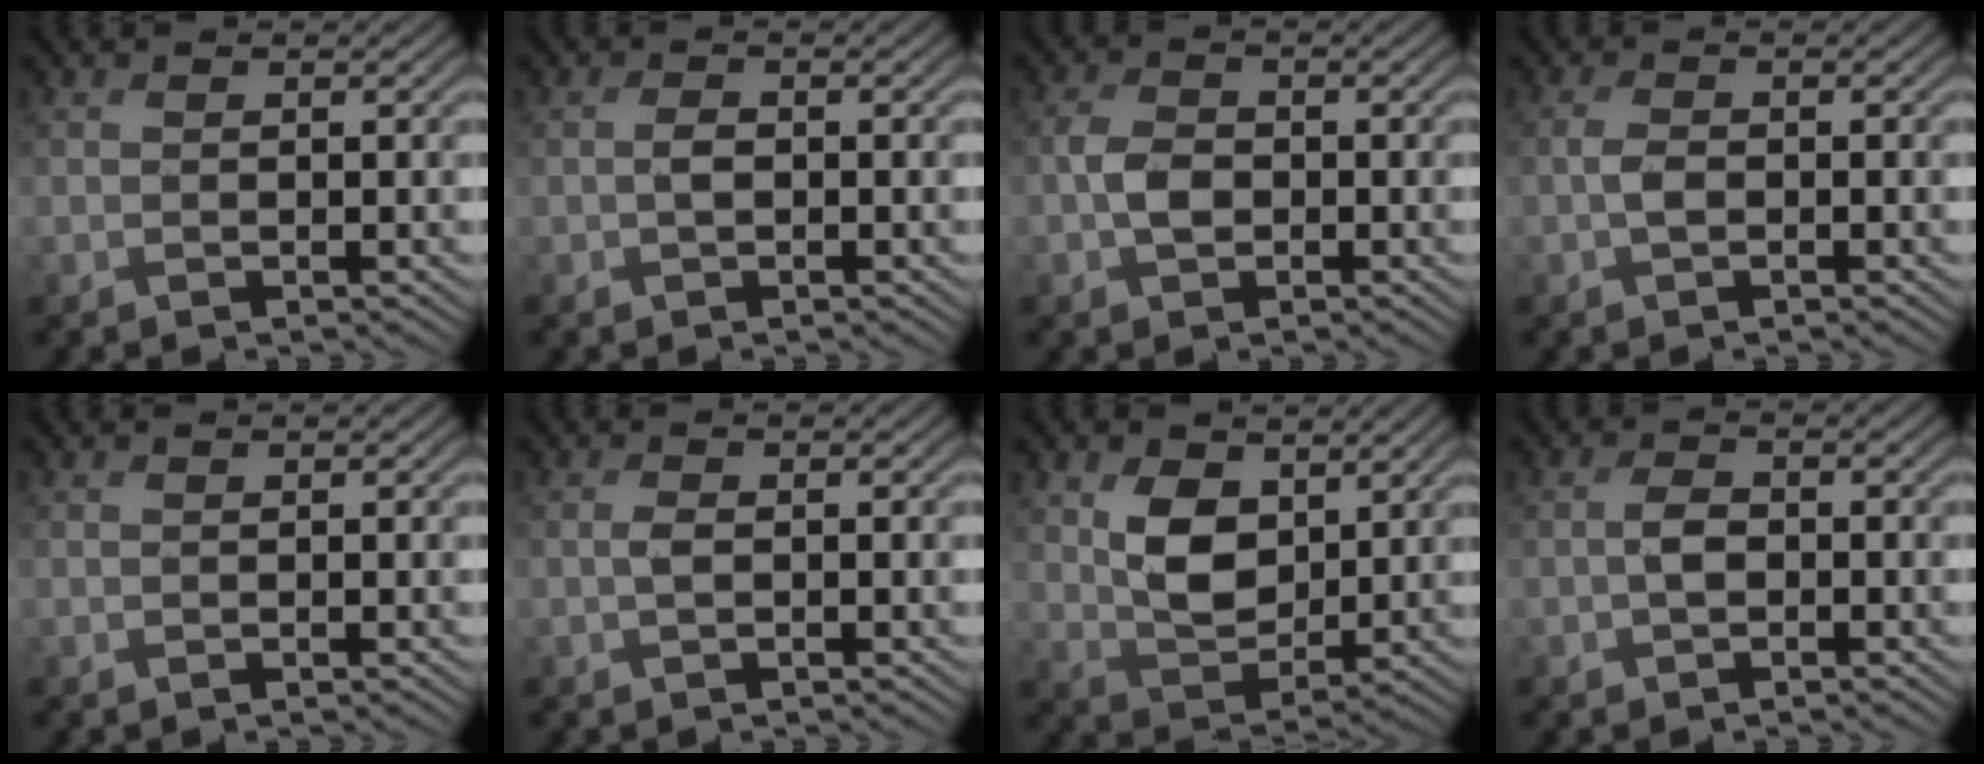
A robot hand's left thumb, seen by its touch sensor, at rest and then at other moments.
{"total": 1.3, "force": [-0.3, 0.7, 1.0], "torque": [-0.020, 0.004, -0.008]}
{"total": 2.9, "force": [-0.7, 2.1, 1.9], "torque": [-0.043, 0.000, -0.020]}
{"total": 1.6, "force": [-0.5, 0.7, 1.3], "torque": [-0.028, 0.003, -0.014]}
{"total": 0.0}
{"total": 1.1, "force": [-0.2, 0.4, 1.0], "torque": [-0.024, 0.002, -0.005]}
{"total": 6.6, "force": [2.6, 4.3, 4.3], "torque": [-0.095, -0.011, 0.050]}
{"total": 2.1, "force": [-0.7, 1.3, 1.5], "torque": [-0.030, 0.004, -0.018]}